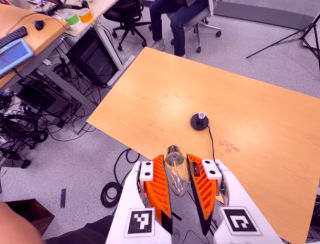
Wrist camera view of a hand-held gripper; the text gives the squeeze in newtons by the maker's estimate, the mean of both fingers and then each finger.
{"total": 15.4, "left": 16.7, "right": 14.1}